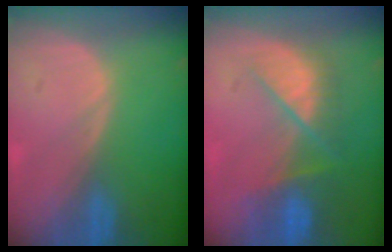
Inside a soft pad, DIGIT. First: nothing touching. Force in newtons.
{"total": 7.8, "press": 7.2, "slide": 2.8}